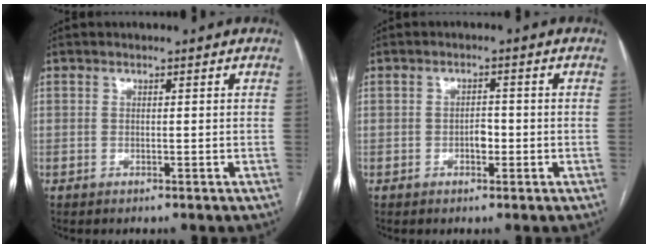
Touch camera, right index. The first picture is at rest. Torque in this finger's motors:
{"motor_torque": [0.18, 0.06, 0.02, 0.01]}